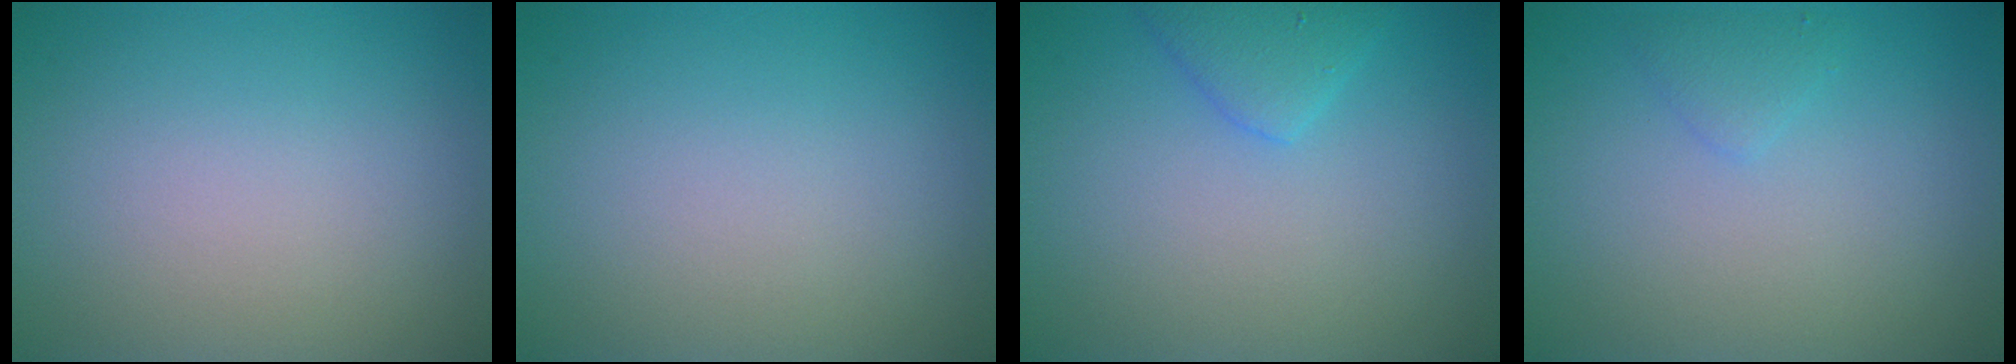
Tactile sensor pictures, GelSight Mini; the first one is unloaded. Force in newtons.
{"total": 0.0}
{"total": 2.2, "press": 2.2, "slide": 0.2}
{"total": 1.0, "press": 1.0, "slide": 0.1}